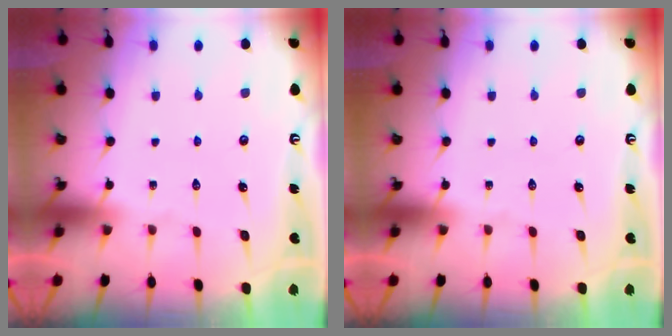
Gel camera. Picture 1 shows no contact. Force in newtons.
{"total": 0.0}